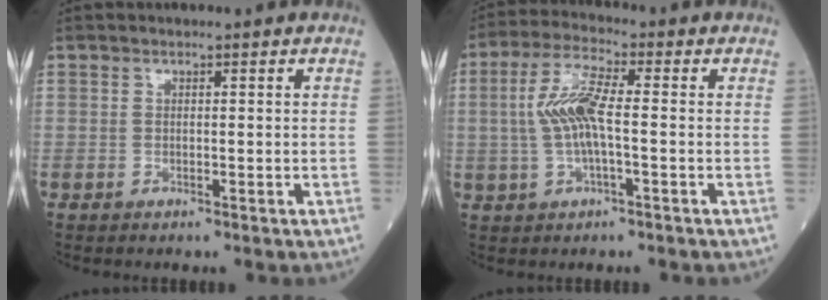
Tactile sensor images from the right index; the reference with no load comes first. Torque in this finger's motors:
{"motor_torque": [0.33, -0.01, 0.21, 0.08]}